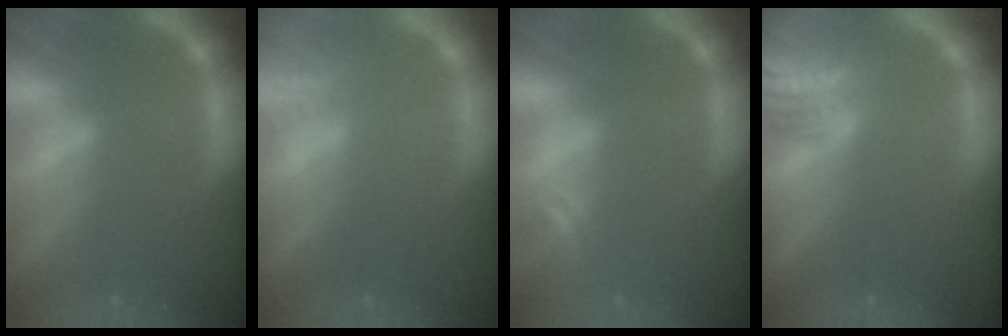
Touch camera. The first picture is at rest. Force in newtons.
{"total": 1.5}
{"total": 1.5}
{"total": 7.0}